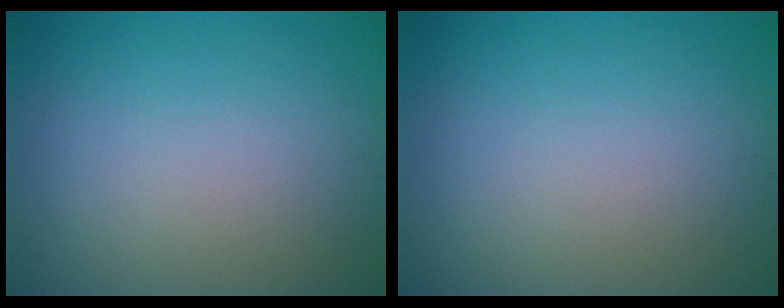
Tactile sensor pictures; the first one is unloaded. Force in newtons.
{"total": 0.0}